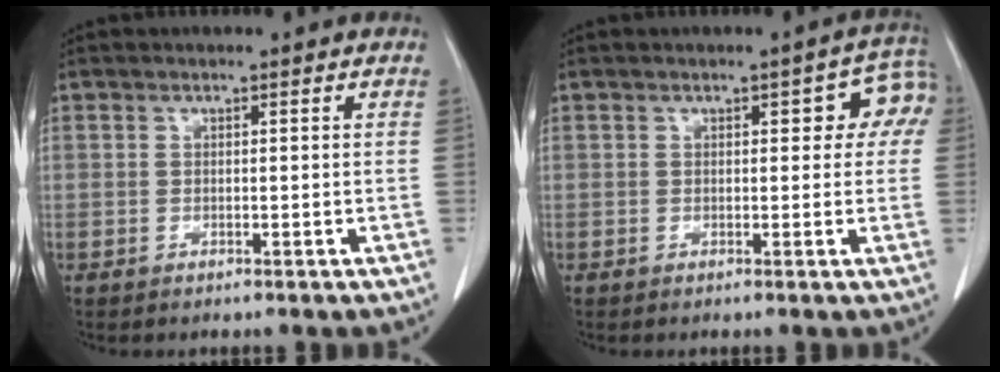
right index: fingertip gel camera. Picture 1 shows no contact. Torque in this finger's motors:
{"motor_torque": [0.14, 0.09, 0.07, 0.02]}